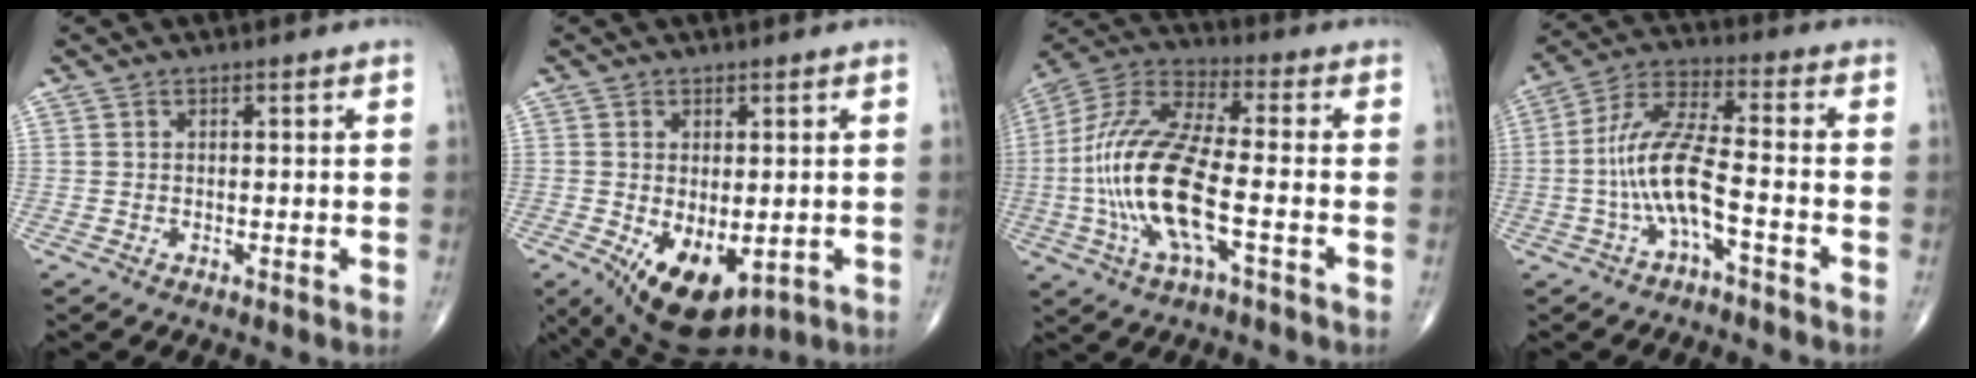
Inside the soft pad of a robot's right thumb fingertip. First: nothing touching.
{"total": 11.1, "force": [-3.1, 5.9, 8.8], "torque": [-0.133, -0.013, -0.028]}
{"total": 18.7, "force": [-3.7, 5.7, 17.4], "torque": [-0.386, 0.025, -0.073]}
{"total": 11.1, "force": [-3.3, 3.0, 10.2], "torque": [-0.224, 0.047, -0.065]}